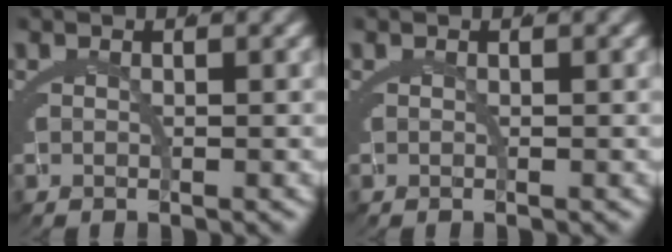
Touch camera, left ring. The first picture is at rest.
{"total": 0.0}